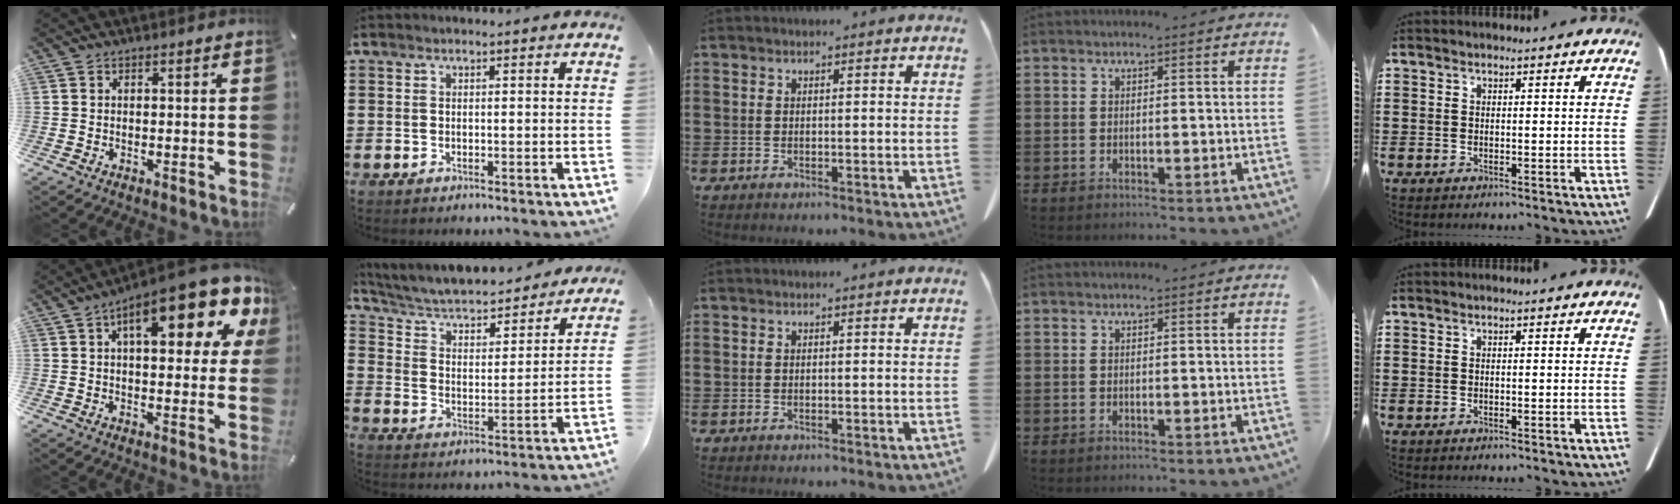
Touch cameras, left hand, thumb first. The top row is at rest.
{"thumb": {"total": 17.6, "force": [8.8, 6.5, 13.8], "torque": [-0.194, -0.040, 0.136]}, "index": {"total": 4.7, "force": [4.3, 1.1, 1.6], "torque": [-0.053, -0.035, 0.065]}}